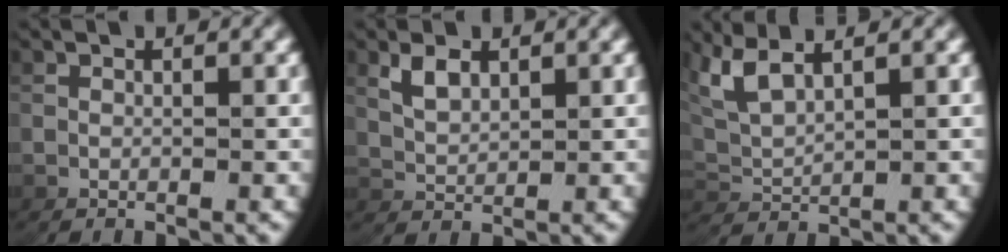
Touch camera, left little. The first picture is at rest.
{"total": 1.9, "force": [1.4, 0.4, 1.2], "torque": [-0.030, -0.003, 0.036]}
{"total": 4.6, "force": [2.3, 2.7, 2.9], "torque": [-0.088, -0.004, 0.051]}